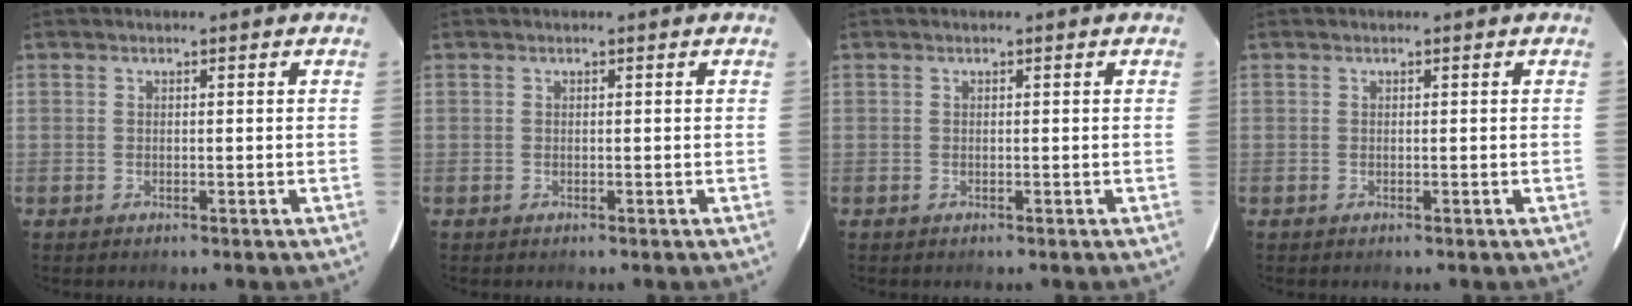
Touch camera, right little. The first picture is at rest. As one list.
[{"total": 0.0}, {"total": 0.0}, {"total": 0.0}]